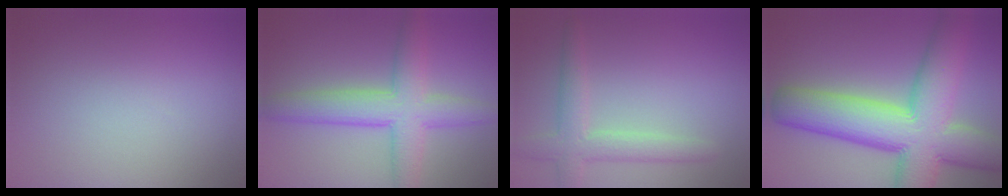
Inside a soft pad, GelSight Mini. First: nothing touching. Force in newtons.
{"total": 6.1, "press": 6.1, "slide": 0.2}
{"total": 3.6, "press": 3.6, "slide": 0.2}
{"total": 13.5, "press": 13.5, "slide": 0.6}